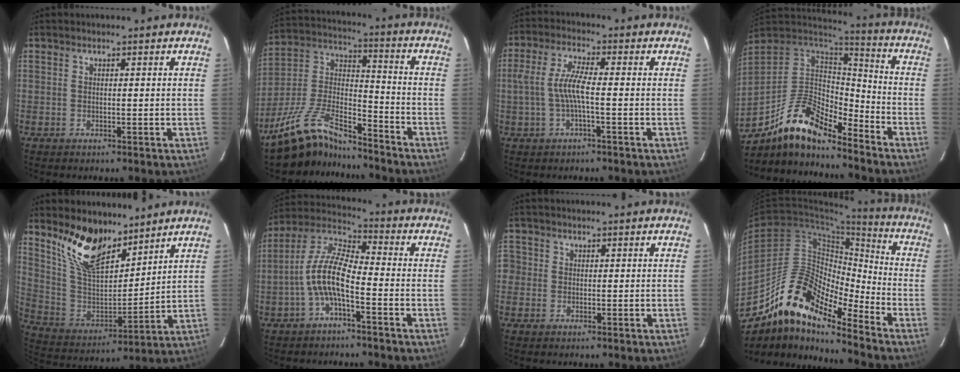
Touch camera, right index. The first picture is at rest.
{"total": 16.3, "force": [-13.5, 5.1, 7.6], "torque": [-0.169, 0.021, -0.251]}
{"total": 6.3, "force": [-1.2, 1.1, 6.1], "torque": [-0.129, 0.006, -0.020]}
{"total": 16.8, "force": [-12.8, 5.3, 9.5], "torque": [-0.192, -0.002, -0.245]}
{"total": 15.8, "force": [11.4, 6.7, 8.6], "torque": [-0.177, 0.003, 0.229]}
{"total": 9.4, "force": [-3.6, 2.9, 8.2], "torque": [-0.179, 0.015, -0.071]}
{"total": 2.2, "force": [-0.5, 2.1, 0.3], "torque": [-0.005, 0.003, -0.014]}
{"total": 16.6, "force": [-13.3, 4.3, 9.0], "torque": [-0.146, 0.002, -0.263]}